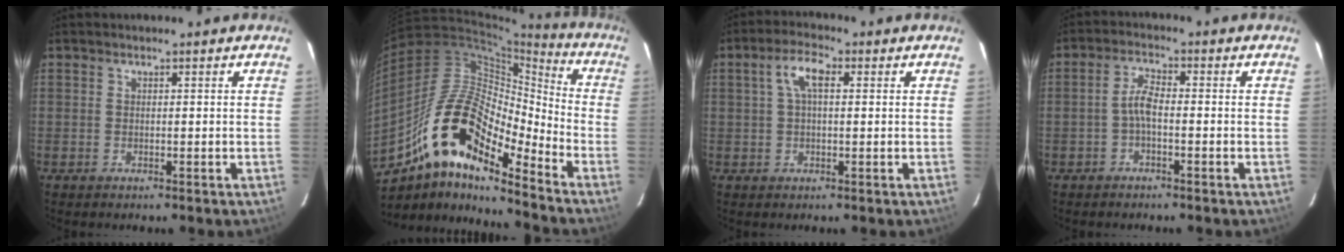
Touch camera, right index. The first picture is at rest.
{"total": 19.7, "force": [-12.6, 6.3, 13.7], "torque": [-0.237, -0.009, -0.250]}
{"total": 5.0, "force": [1.2, 2.1, 4.4], "torque": [-0.086, 0.017, 0.022]}
{"total": 3.3, "force": [-1.2, 0.9, 2.9], "torque": [-0.065, 0.011, -0.026]}